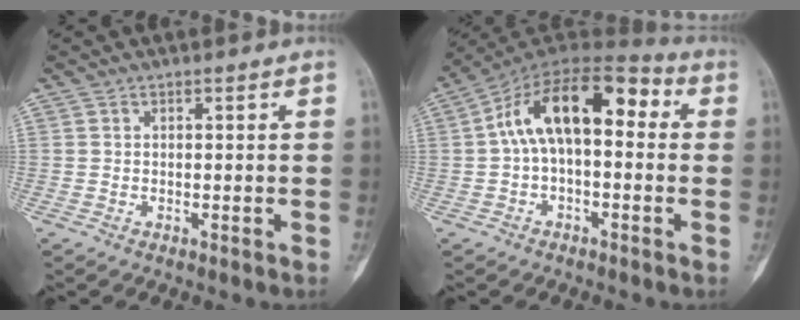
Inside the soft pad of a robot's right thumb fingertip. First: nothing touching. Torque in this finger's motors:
{"motor_torque": [0.25, 0.37, 1.19, -0.67, 0.42]}